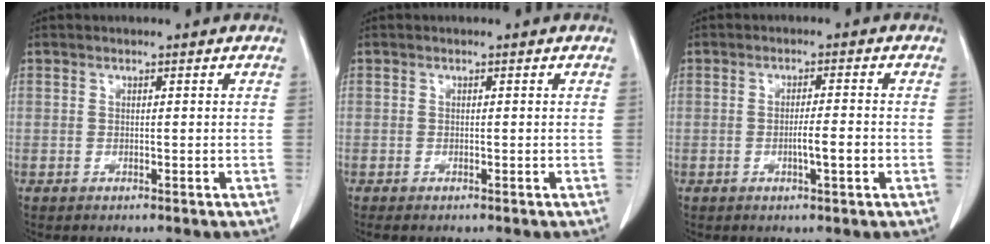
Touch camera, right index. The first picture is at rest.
{"total": 0.8, "force": [-0.7, 0.1, 0.4], "torque": [-0.012, -0.002, -0.009]}
{"total": 3.5, "force": [-1.1, 0.1, 3.4], "torque": [-0.057, -0.001, -0.017]}